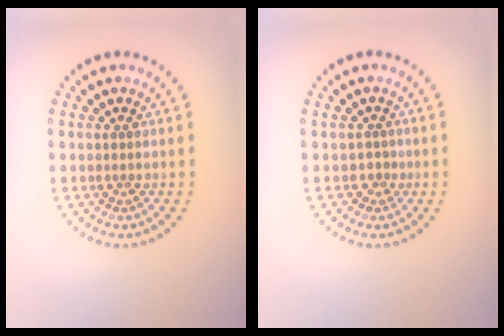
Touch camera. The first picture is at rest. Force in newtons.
{"total": 0.8, "press": 0.5, "slide": 0.6}